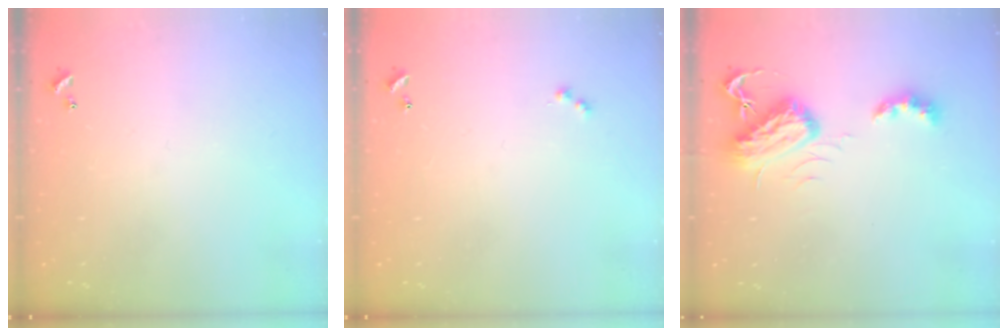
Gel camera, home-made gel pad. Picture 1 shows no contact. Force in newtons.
{"total": 0.0}
{"total": 8.3, "press": 8.2, "slide": 0.9}